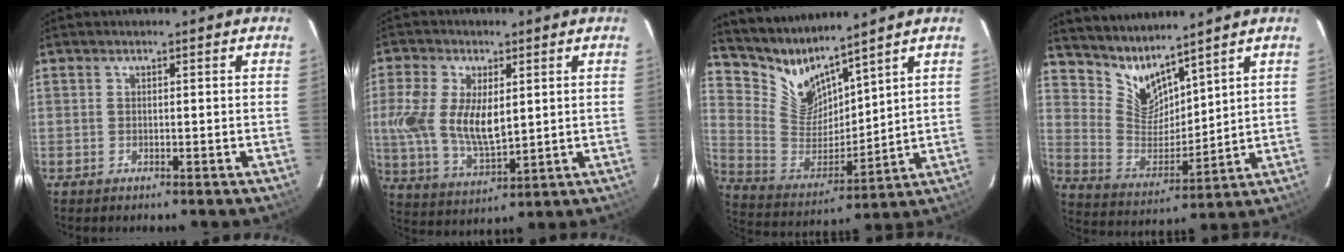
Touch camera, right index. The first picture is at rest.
{"total": 12.5, "force": [1.6, 6.6, 10.5], "torque": [-0.224, -0.004, 0.040]}
{"total": 10.3, "force": [9.3, 2.8, 3.2], "torque": [-0.082, -0.023, 0.199]}
{"total": 8.7, "force": [8.0, 2.3, 2.7], "torque": [-0.058, -0.019, 0.169]}